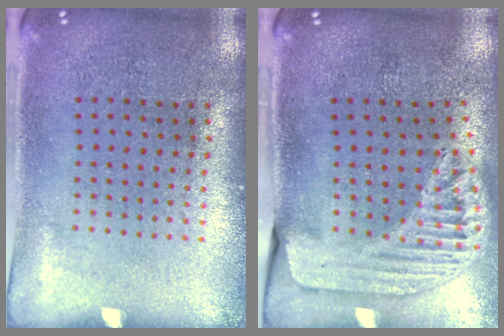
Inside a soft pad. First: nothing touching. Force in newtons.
{"total": 1.6, "press": 1.5, "slide": 0.4}